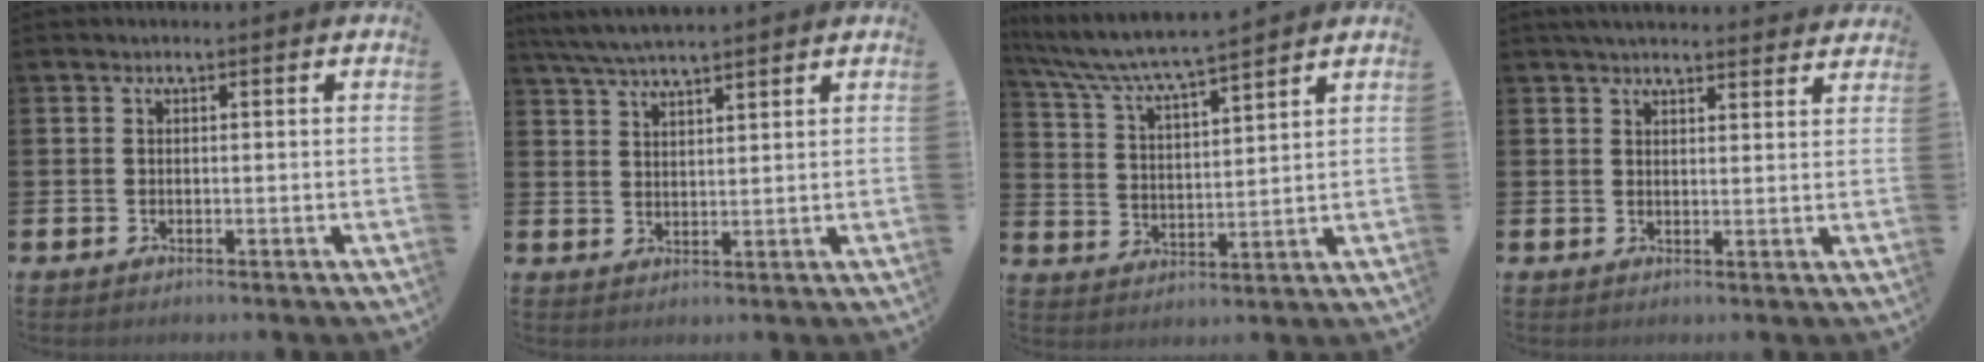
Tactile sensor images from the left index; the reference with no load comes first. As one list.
[{"total": 5.1, "force": [4.8, 0.3, 1.7], "torque": [-0.050, -0.012, 0.089]}, {"total": 6.6, "force": [6.2, 0.3, 2.1], "torque": [-0.065, -0.042, 0.105]}, {"total": 3.9, "force": [3.8, 0.4, 0.7], "torque": [-0.017, -0.015, 0.069]}]